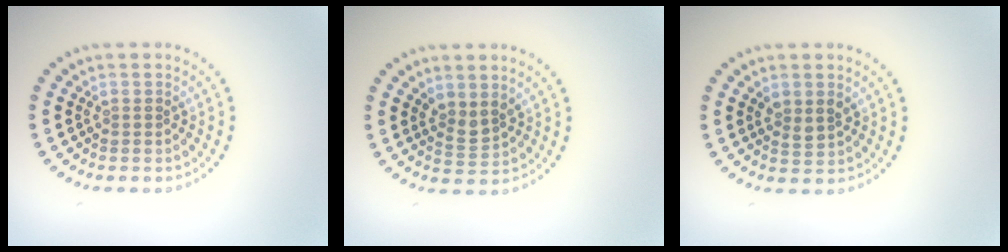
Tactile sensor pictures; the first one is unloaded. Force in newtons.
{"total": 1.8, "press": 1.4, "slide": 1.1}
{"total": 1.6, "press": 1.6, "slide": 0.5}